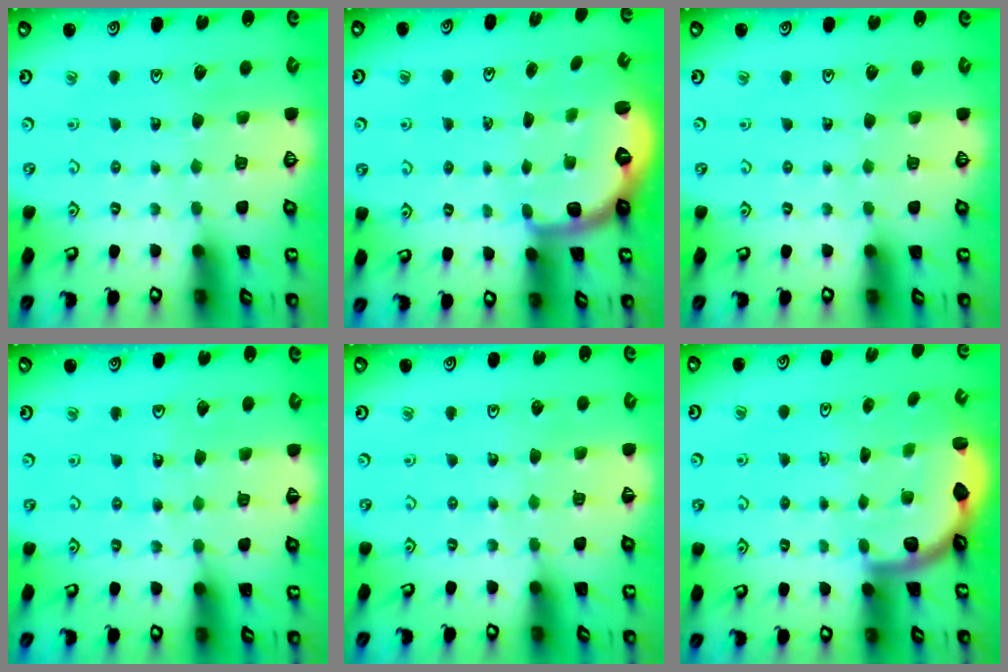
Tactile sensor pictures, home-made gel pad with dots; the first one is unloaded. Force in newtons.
{"total": 2.6, "press": 1.5, "slide": 2.1}
{"total": 0.0}
{"total": 2.7, "press": 2.7, "slide": 0.3}
{"total": 2.4, "press": 2.4, "slide": 0.5}
{"total": 2.6, "press": 2.5, "slide": 0.6}